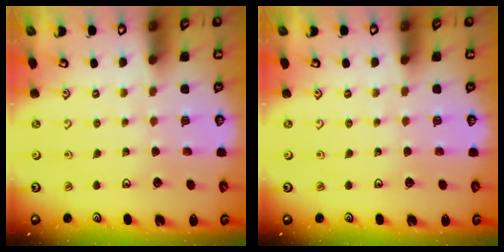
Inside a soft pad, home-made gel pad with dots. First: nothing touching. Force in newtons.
{"total": 0.0}